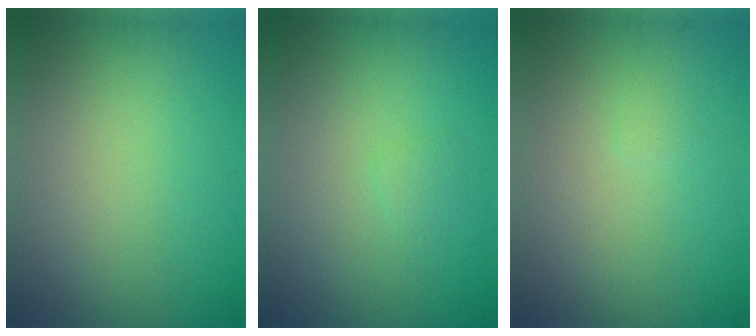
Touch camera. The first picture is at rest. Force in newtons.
{"total": 0.8, "press": 0.8, "slide": 0.0}
{"total": 0.5, "press": 0.5, "slide": 0.0}